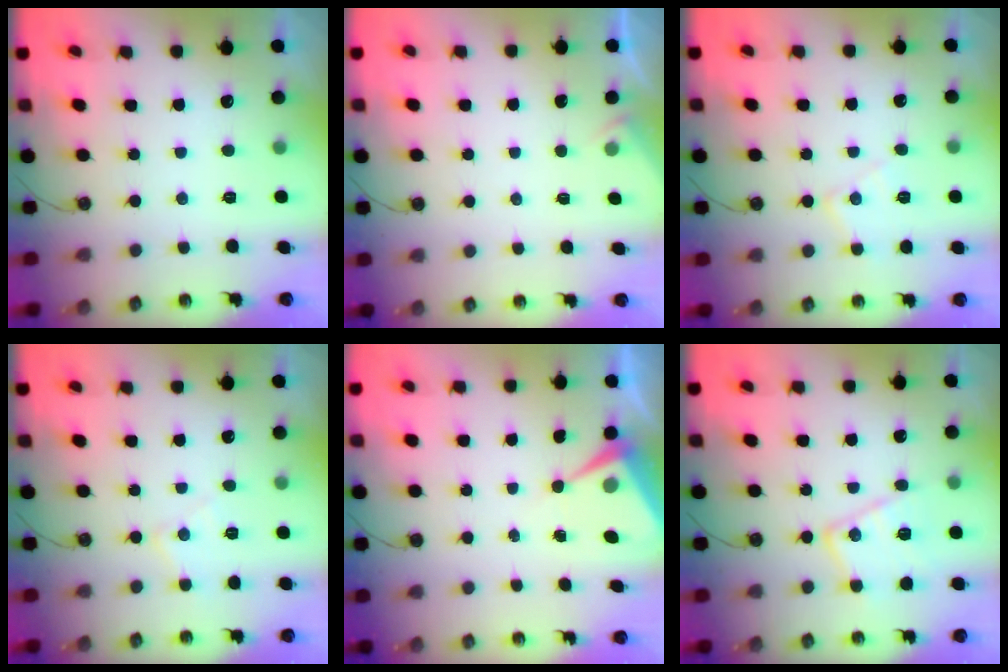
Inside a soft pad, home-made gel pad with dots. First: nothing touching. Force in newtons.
{"total": 2.2, "press": 2.1, "slide": 0.4}
{"total": 7.7, "press": 7.7, "slide": 0.6}
{"total": 6.2, "press": 6.2, "slide": 0.5}
{"total": 7.0, "press": 7.0, "slide": 0.3}
{"total": 13.9, "press": 13.8, "slide": 1.1}